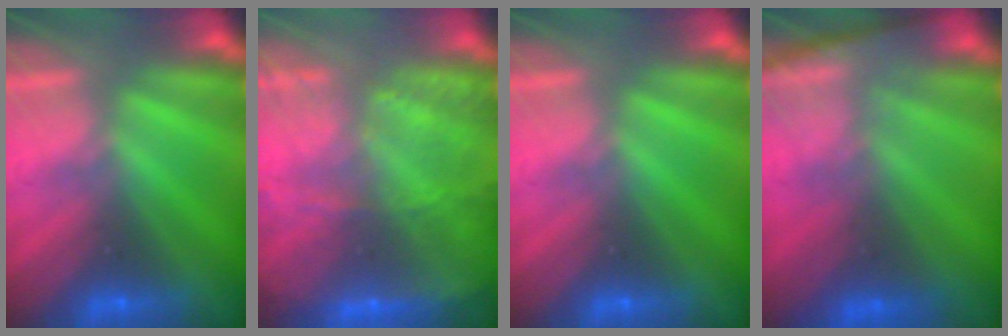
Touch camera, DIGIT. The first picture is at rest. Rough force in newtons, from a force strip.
{"total": 8.5}
{"total": 0.0}
{"total": 13.7}